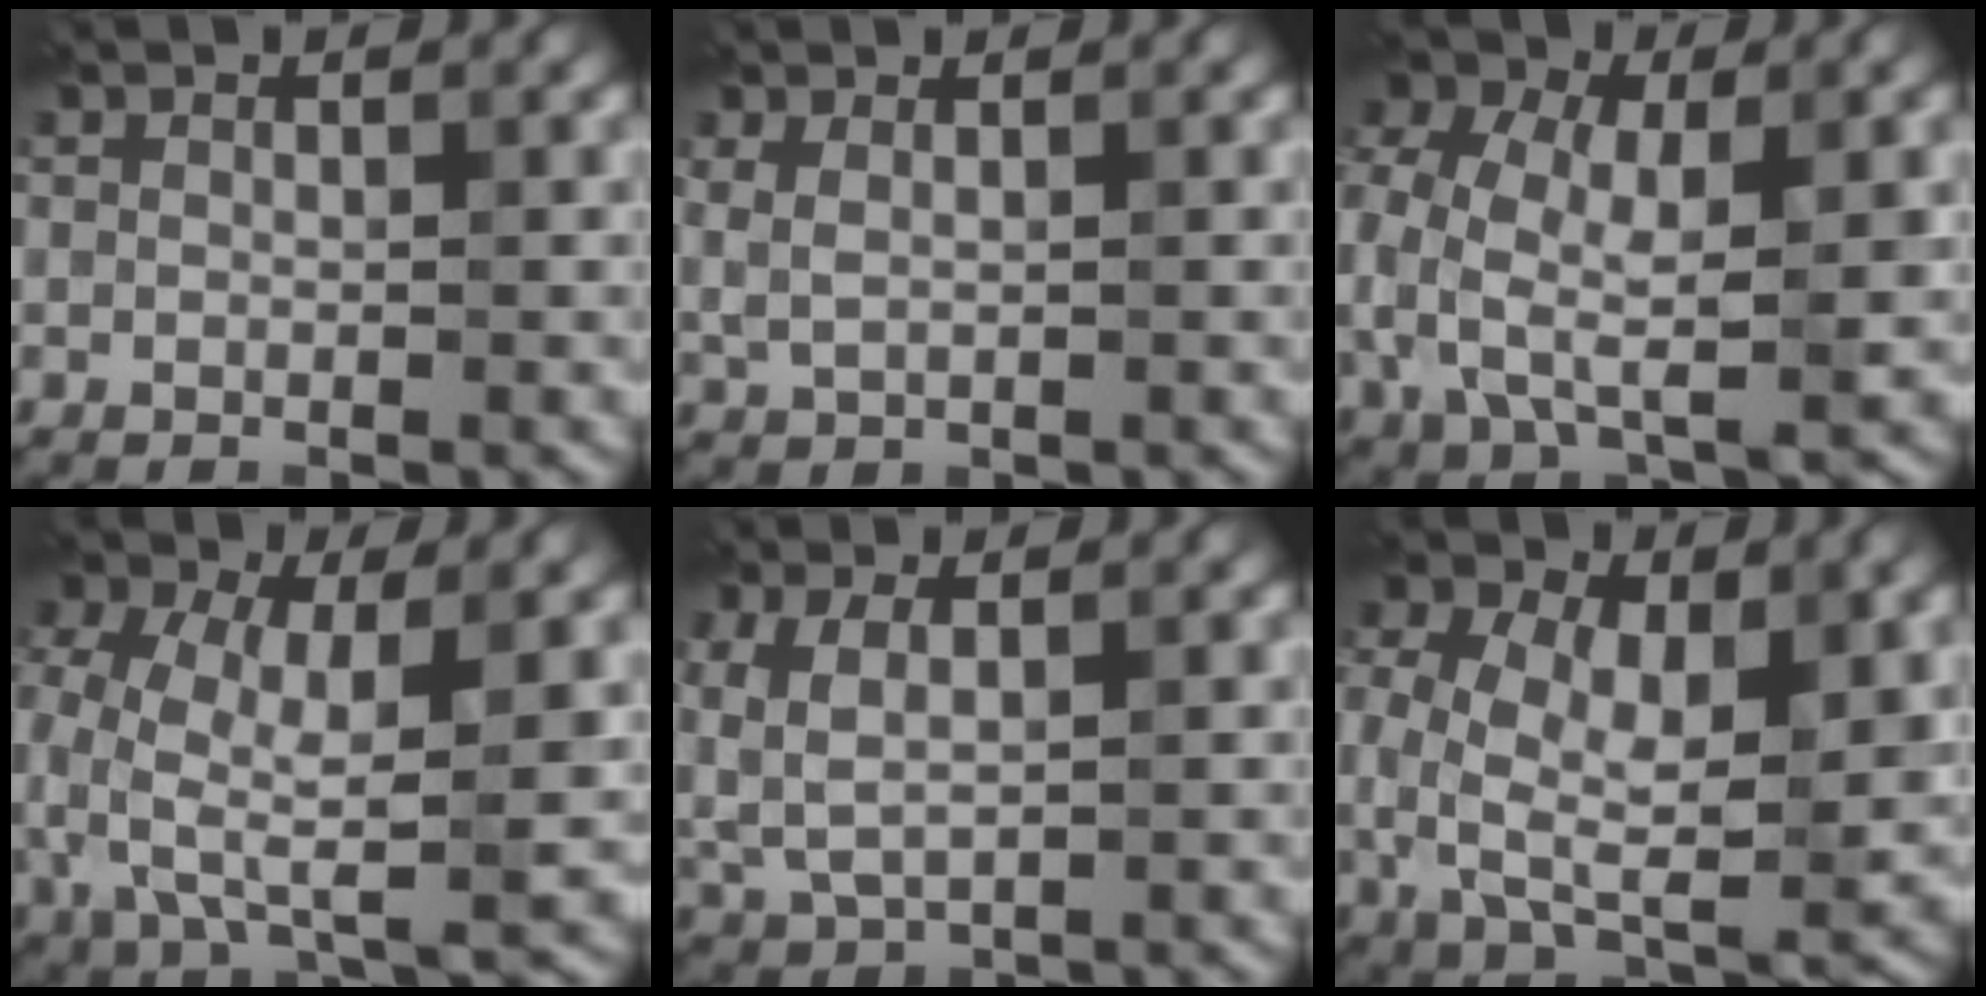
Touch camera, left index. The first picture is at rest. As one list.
[{"total": 1.2, "force": [0.7, 0.5, 0.9], "torque": [-0.025, 0.002, 0.018]}, {"total": 10.6, "force": [-0.3, 6.9, 8.1], "torque": [-0.198, 0.002, -0.009]}, {"total": 10.4, "force": [-0.3, 5.8, 8.6], "torque": [-0.192, -0.006, -0.009]}, {"total": 3.8, "force": [1.0, 2.0, 3.1], "torque": [-0.083, 0.006, 0.022]}, {"total": 11.3, "force": [0.7, 7.0, 8.9], "torque": [-0.192, 0.000, 0.009]}]